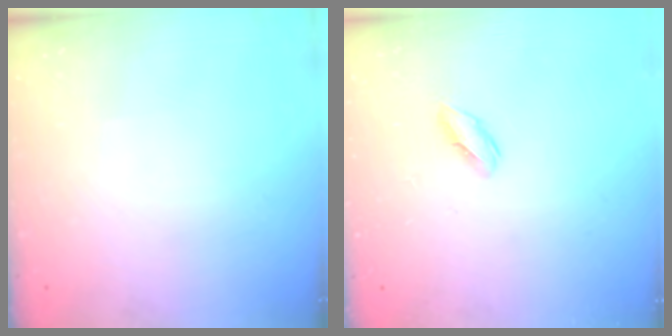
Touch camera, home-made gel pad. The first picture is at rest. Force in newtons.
{"total": 2.2, "press": 2.1, "slide": 0.6}